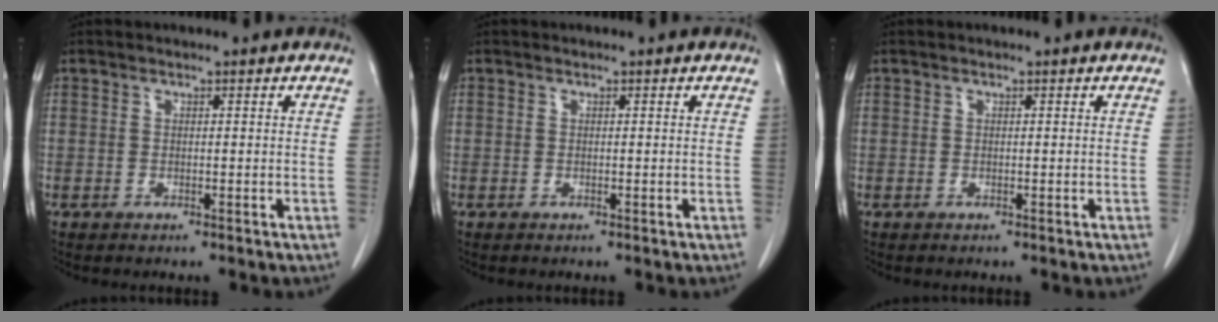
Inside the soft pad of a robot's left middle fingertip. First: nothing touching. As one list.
[{"total": 0.0}, {"total": 0.0}]